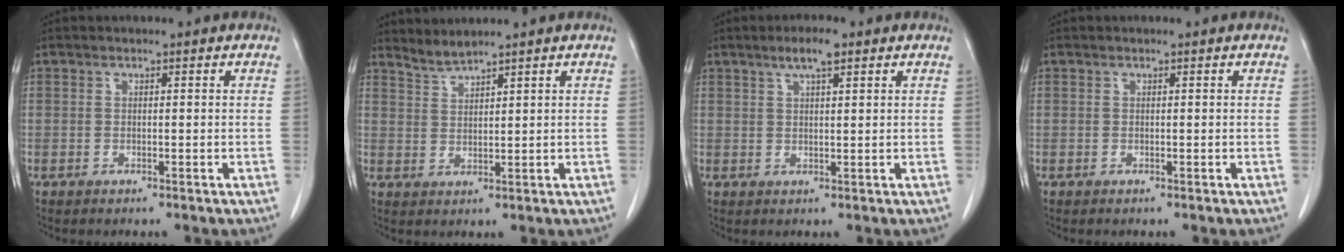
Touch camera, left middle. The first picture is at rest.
{"total": 2.4, "force": [2.3, -0.6, 0.0], "torque": [-0.003, -0.003, 0.055]}
{"total": 3.6, "force": [2.3, 0.5, 2.7], "torque": [-0.054, 0.005, 0.040]}
{"total": 0.0}